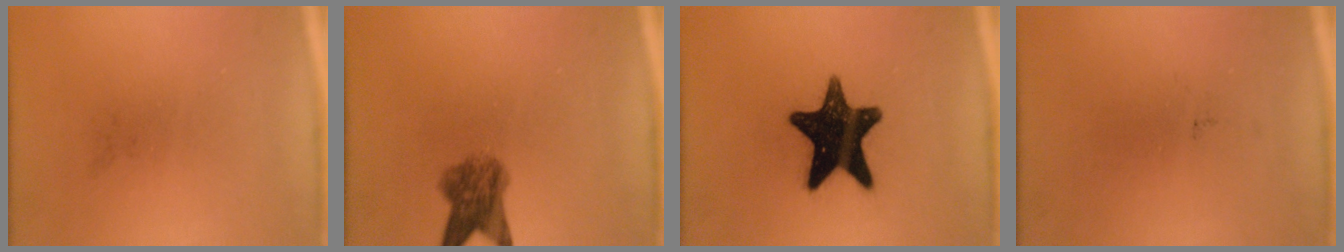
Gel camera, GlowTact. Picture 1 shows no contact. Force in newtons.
{"total": 5.2}
{"total": 15.7}
{"total": 0.0}